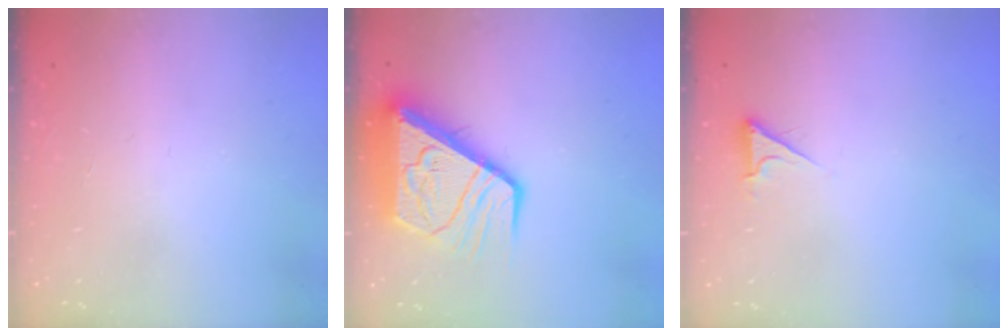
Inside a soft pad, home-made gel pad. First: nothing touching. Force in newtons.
{"total": 14.4, "press": 14.3, "slide": 1.6}
{"total": 3.9, "press": 3.8, "slide": 0.8}